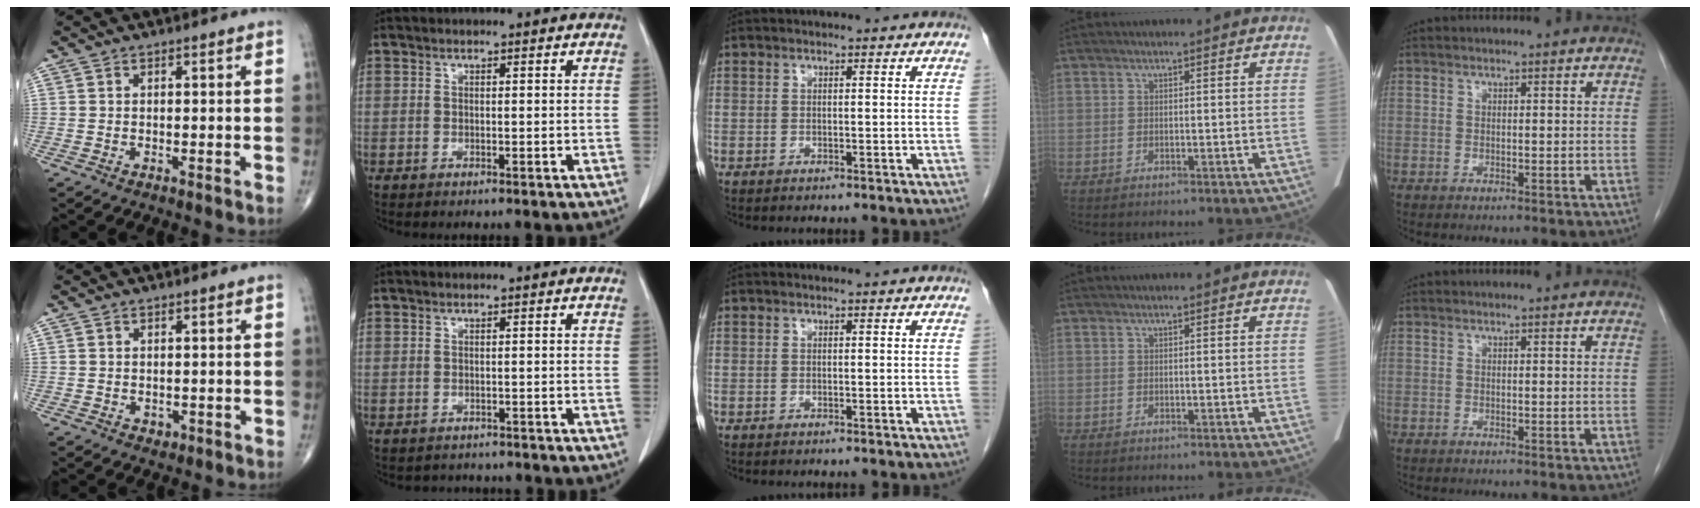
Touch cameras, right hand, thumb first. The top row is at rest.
{"thumb": {"total": 1.1, "force": [-0.1, 1.0, 0.5], "torque": [-0.006, -0.001, 0.003]}, "index": {"total": 2.1, "force": [-1.7, 1.2, -0.3], "torque": [-0.005, 0.003, -0.026]}}